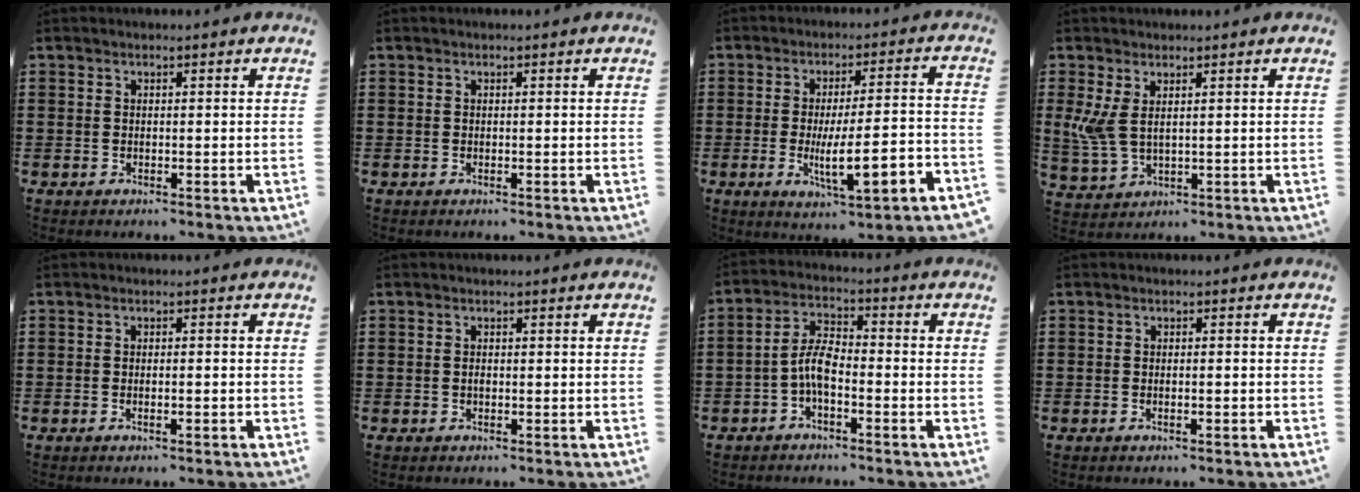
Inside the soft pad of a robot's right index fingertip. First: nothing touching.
{"total": 0.0}
{"total": 9.8, "force": [-3.3, 2.2, 9.0], "torque": [-0.142, -0.005, -0.054]}
{"total": 4.6, "force": [1.6, 2.1, 3.8], "torque": [-0.107, -0.008, 0.021]}
{"total": 1.1, "force": [-0.4, 0.2, 1.0], "torque": [-0.019, -0.002, -0.007]}
{"total": 0.8, "force": [-0.1, 0.4, 0.7], "torque": [-0.016, 0.000, -0.002]}
{"total": 5.6, "force": [-2.0, 2.4, 4.7], "torque": [-0.111, 0.004, -0.045]}
{"total": 0.9, "force": [-0.3, 0.2, 0.8], "torque": [-0.015, -0.004, -0.005]}